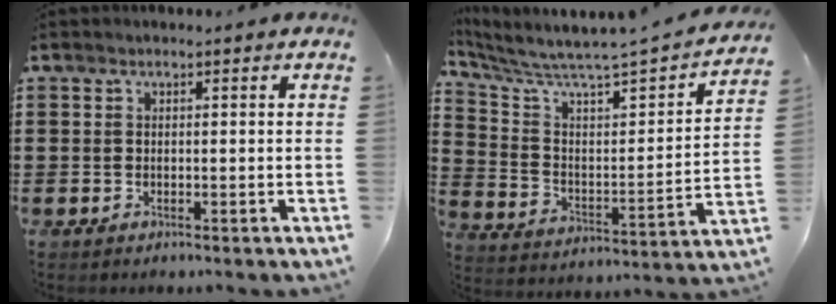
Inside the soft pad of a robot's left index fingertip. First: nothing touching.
{"total": 4.0, "force": [3.6, -0.4, 1.6], "torque": [-0.055, -0.051, 0.049]}